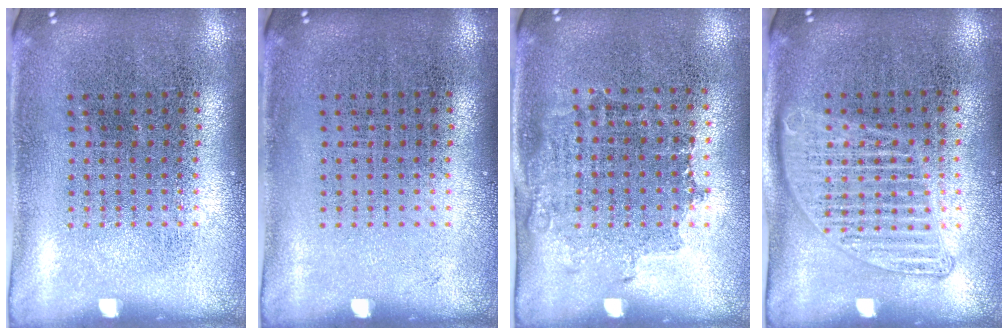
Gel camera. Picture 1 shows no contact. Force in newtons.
{"total": 0.0}
{"total": 1.0, "press": 0.9, "slide": 0.6}
{"total": 1.5, "press": 1.4, "slide": 0.5}